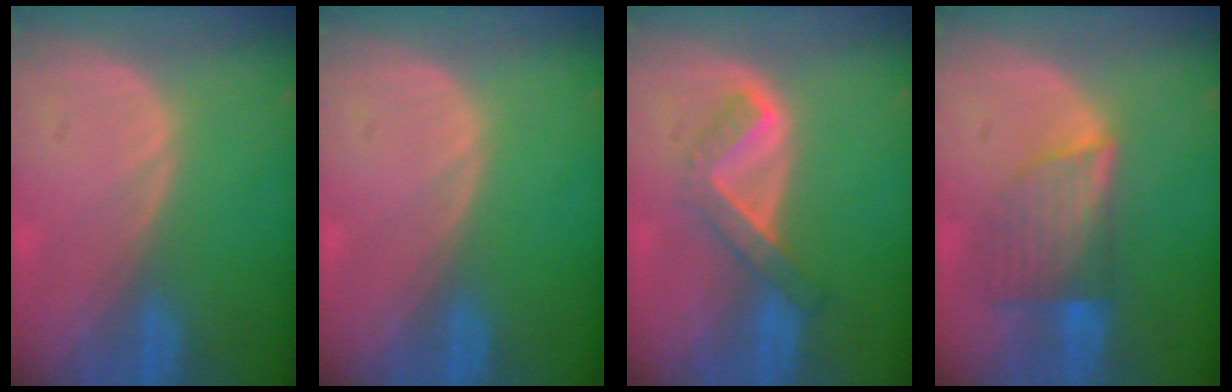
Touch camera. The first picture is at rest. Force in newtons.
{"total": 0.0}
{"total": 5.4, "press": 4.7, "slide": 2.7}
{"total": 7.2, "press": 6.4, "slide": 3.3}